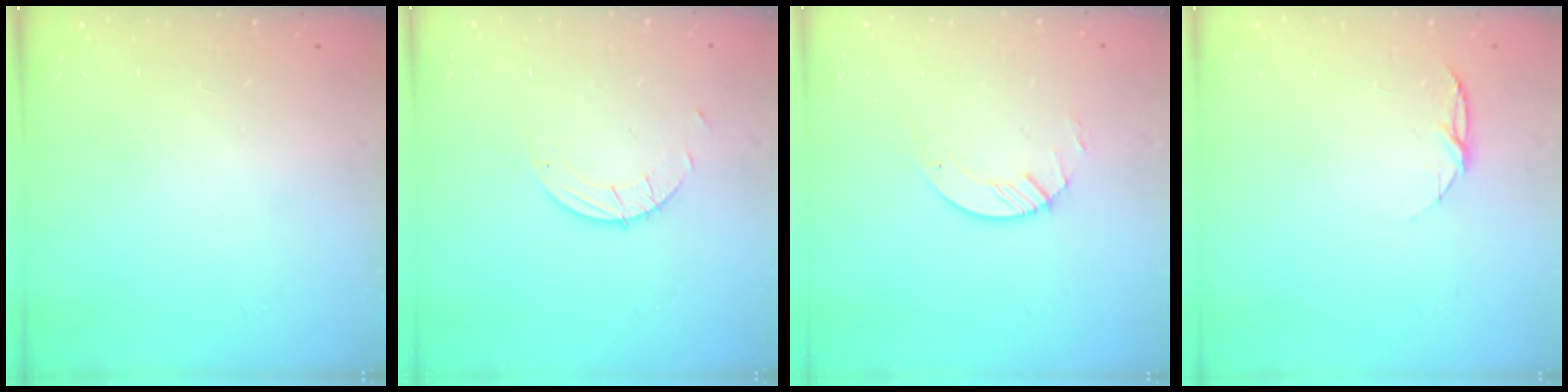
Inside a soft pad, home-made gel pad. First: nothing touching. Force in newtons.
{"total": 1.9, "press": 1.9, "slide": 0.1}
{"total": 3.6, "press": 3.6, "slide": 0.4}
{"total": 4.9, "press": 4.8, "slide": 0.6}